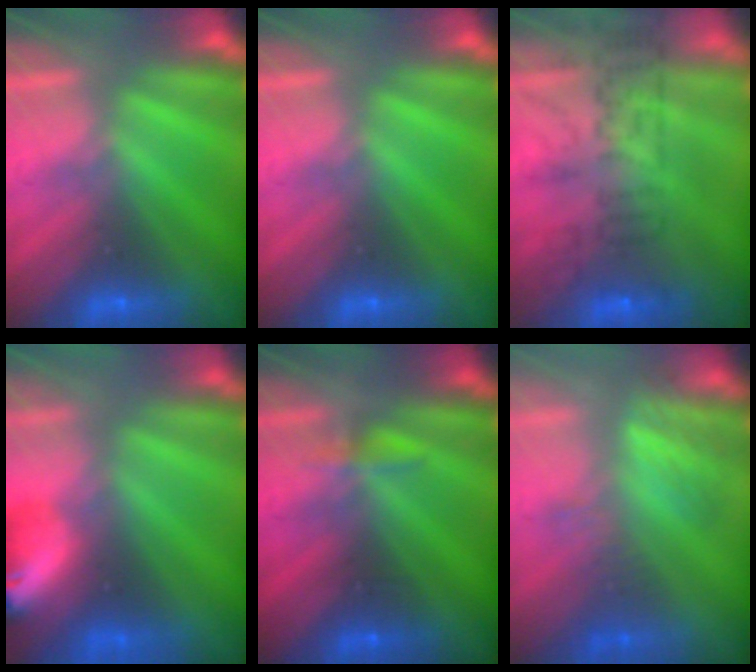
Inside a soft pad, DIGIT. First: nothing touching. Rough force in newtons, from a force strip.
{"total": 0.0}
{"total": 9.7}
{"total": 5.9}
{"total": 3.6}
{"total": 2.8}